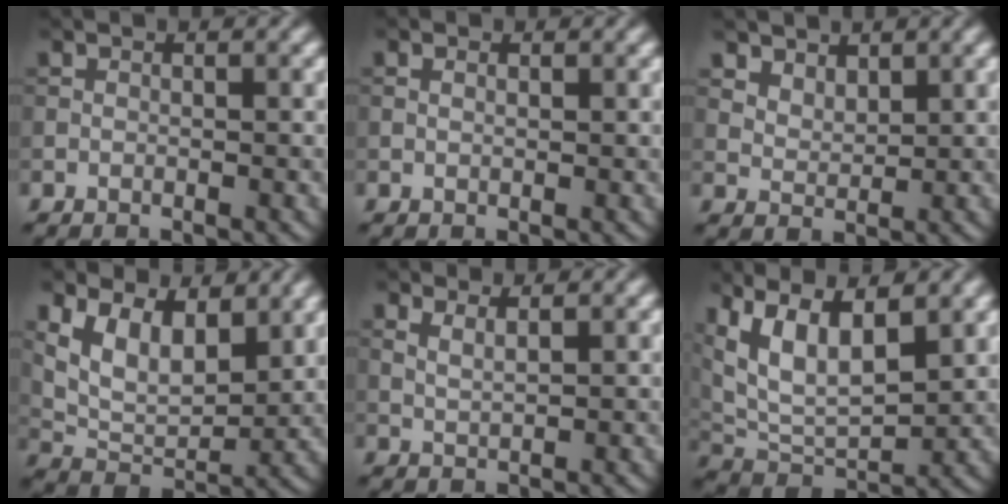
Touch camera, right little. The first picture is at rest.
{"total": 0.9, "force": [0.4, 0.5, 0.6], "torque": [-0.008, -0.004, 0.005]}
{"total": 3.1, "force": [2.3, 1.7, 1.2], "torque": [-0.032, -0.012, 0.056]}
{"total": 6.7, "force": [3.0, 4.0, 4.4], "torque": [-0.088, -0.015, 0.054]}
{"total": 1.8, "force": [1.3, 0.6, 1.1], "torque": [-0.024, -0.002, 0.024]}
{"total": 9.6, "force": [4.3, 4.6, 7.3], "torque": [-0.149, 0.008, 0.077]}